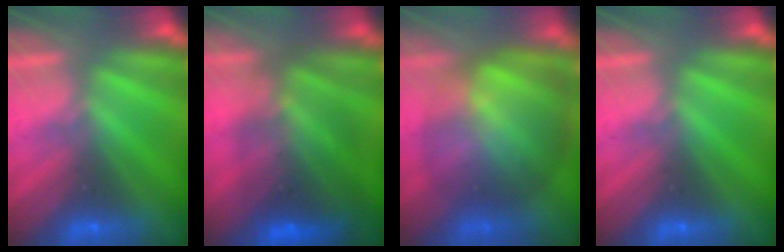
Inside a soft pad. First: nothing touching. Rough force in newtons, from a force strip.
{"total": 6.9}
{"total": 8.5}
{"total": 0.0}